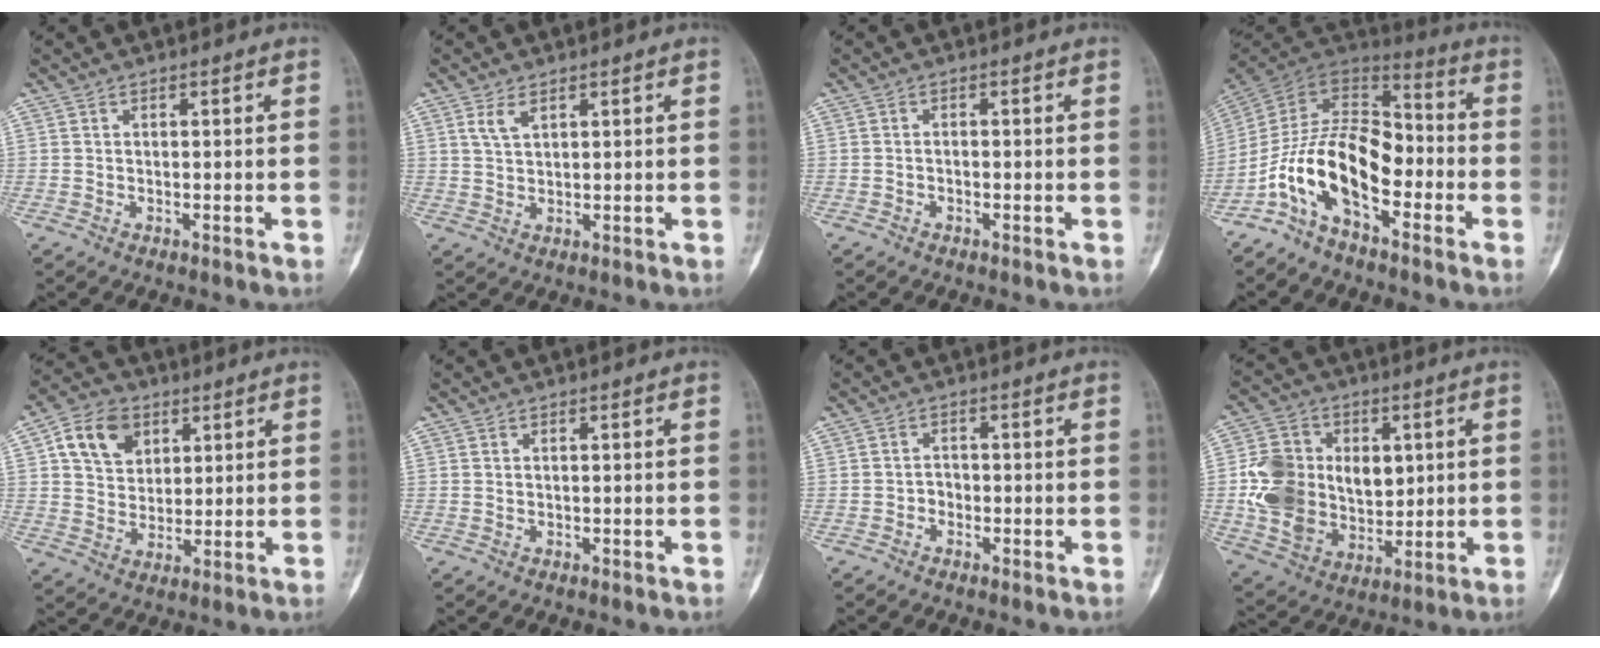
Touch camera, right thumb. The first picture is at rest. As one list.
[{"total": 3.0, "force": [1.6, 1.4, 2.1], "torque": [-0.042, -0.002, 0.038]}, {"total": 0.7, "force": [-0.5, 0.5, 0.3], "torque": [-0.003, 0.004, -0.011]}, {"total": 16.3, "force": [-6.0, 8.8, 12.3], "torque": [-0.204, 0.076, -0.120]}, {"total": 10.7, "force": [4.3, 8.0, 5.6], "torque": [-0.071, -0.009, 0.076]}, {"total": 0.0}, {"total": 1.6, "force": [-0.8, 1.3, 0.6], "torque": [0.004, 0.008, -0.019]}, {"total": 17.2, "force": [1.8, 13.5, 10.6], "torque": [-0.156, 0.000, 0.047]}]